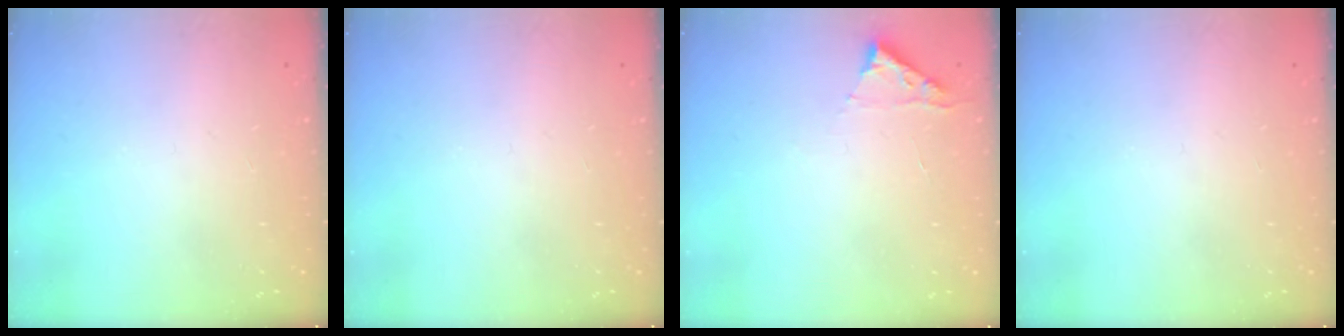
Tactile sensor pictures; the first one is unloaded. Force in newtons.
{"total": 0.0}
{"total": 2.8, "press": 2.8, "slide": 0.3}
{"total": 0.0}